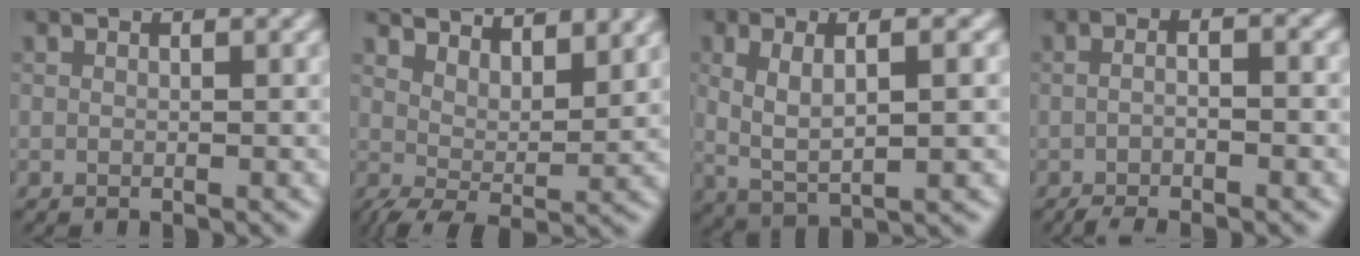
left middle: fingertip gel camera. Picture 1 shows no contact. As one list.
[{"total": 5.9, "force": [4.6, 1.7, 3.2], "torque": [-0.058, 0.000, 0.072]}, {"total": 5.5, "force": [0.6, 1.8, 5.1], "torque": [-0.095, 0.002, 0.012]}, {"total": 3.4, "force": [-1.7, 0.7, 2.8], "torque": [-0.050, -0.002, -0.028]}]